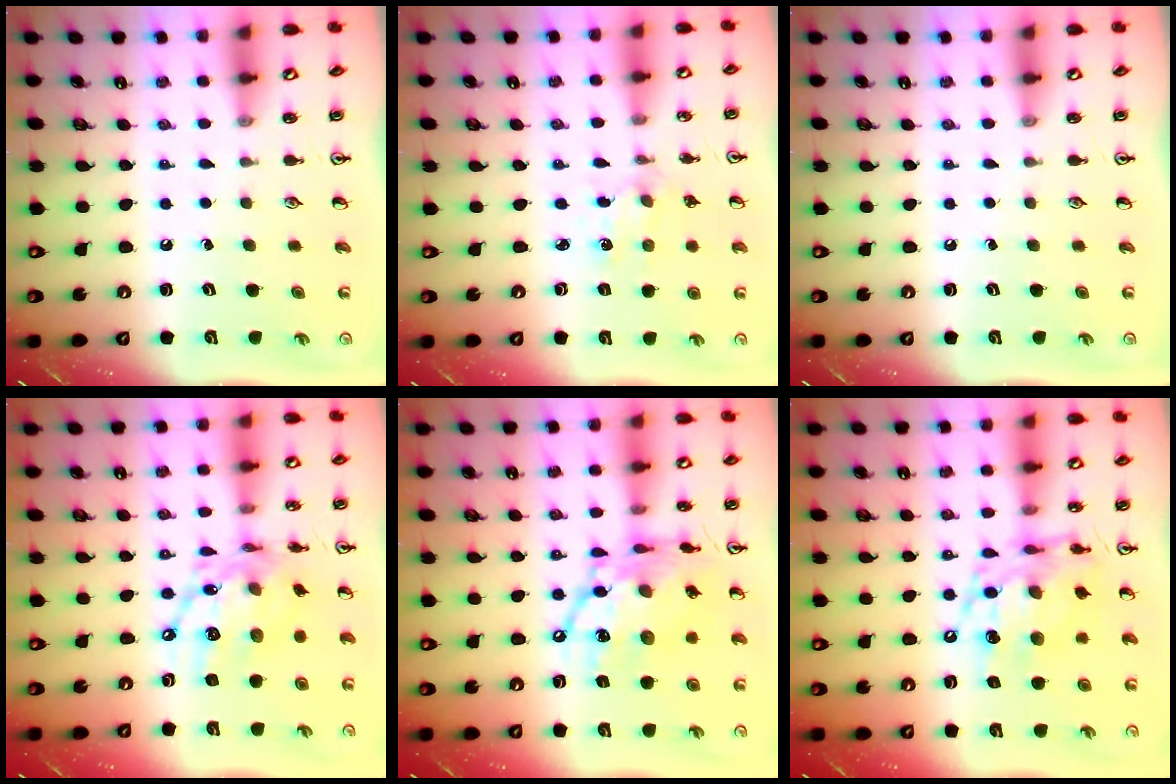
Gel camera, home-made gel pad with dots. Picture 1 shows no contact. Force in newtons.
{"total": 1.8, "press": 1.8, "slide": 0.4}
{"total": 0.0}
{"total": 15.3, "press": 15.3, "slide": 1.0}
{"total": 17.7, "press": 17.7, "slide": 1.4}
{"total": 14.2, "press": 14.2, "slide": 1.2}